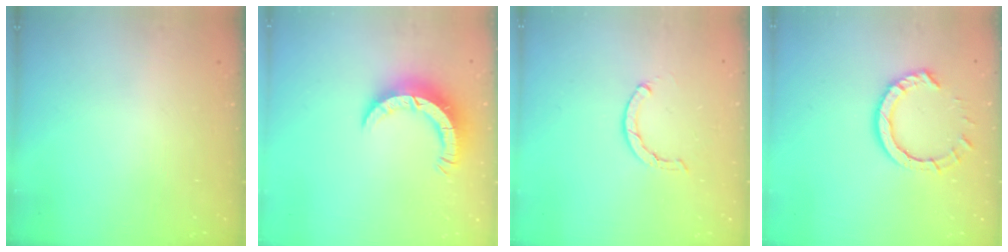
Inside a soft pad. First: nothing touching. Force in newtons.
{"total": 7.8, "press": 7.8, "slide": 0.8}
{"total": 1.6, "press": 1.5, "slide": 0.4}
{"total": 8.6, "press": 8.5, "slide": 0.6}